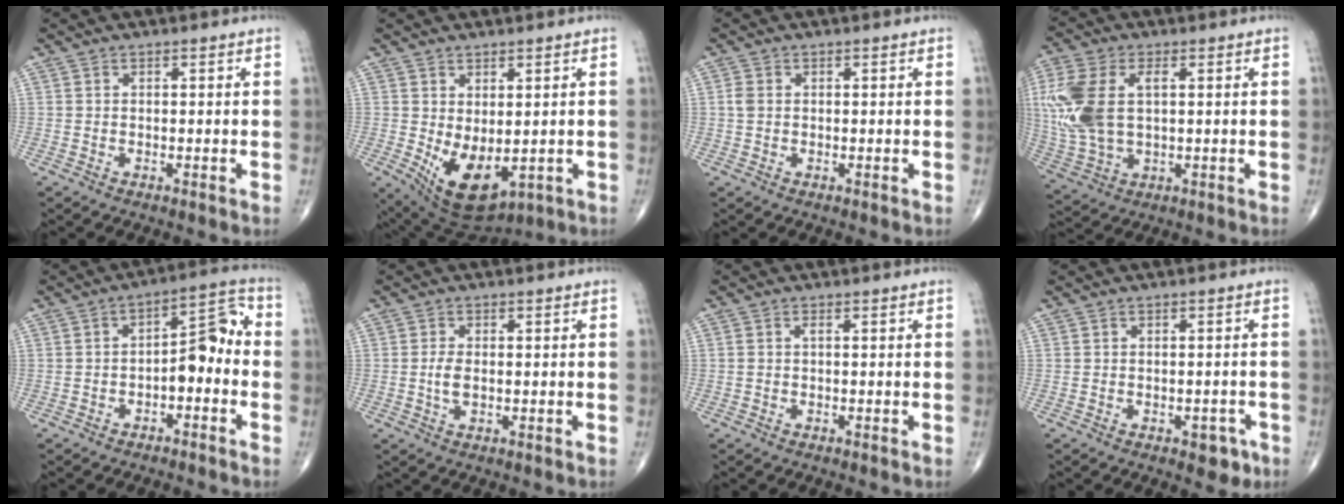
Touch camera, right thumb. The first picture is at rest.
{"total": 10.0, "force": [-1.2, 5.3, 8.4], "torque": [-0.130, -0.012, 0.008]}
{"total": 1.5, "force": [0.2, 1.1, 1.1], "torque": [-0.028, 0.002, 0.003]}
{"total": 14.9, "force": [2.2, 8.5, 11.9], "torque": [-0.290, 0.003, 0.048]}
{"total": 8.4, "force": [-1.8, 4.1, 7.0], "torque": [-0.080, 0.043, -0.036]}
{"total": 2.8, "force": [-0.1, 1.4, 2.4], "torque": [-0.051, -0.003, -0.003]}
{"total": 0.7, "force": [0.1, 0.2, 0.6], "torque": [-0.015, 0.004, 0.001]}
{"total": 3.6, "force": [-1.8, 2.1, 2.3], "torque": [-0.009, 0.006, -0.019]}